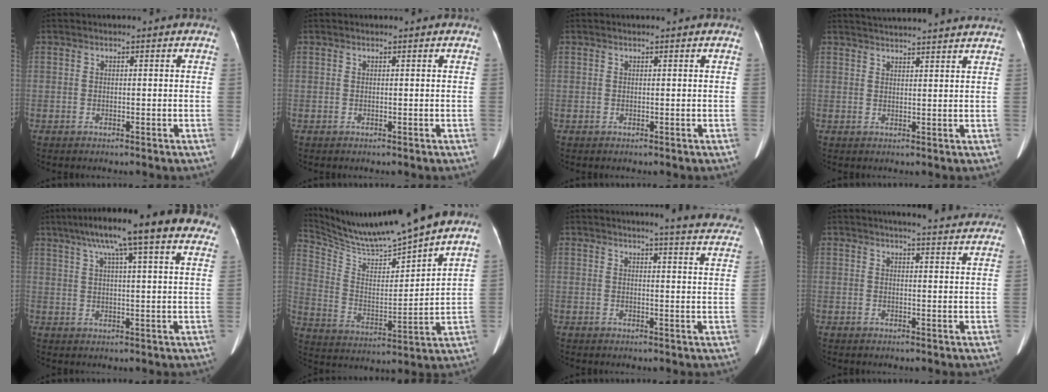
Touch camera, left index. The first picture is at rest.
{"total": 0.0}
{"total": 0.5, "force": [0.5, 0.0, 0.2], "torque": [-0.007, 0.008, 0.007]}
{"total": 13.9, "force": [13.2, -0.1, 4.4], "torque": [-0.075, 0.010, 0.166]}
{"total": 20.2, "force": [13.8, 2.7, 14.5], "torque": [-0.234, 0.053, 0.182]}
{"total": 14.9, "force": [13.9, -1.2, 5.3], "torque": [-0.115, -0.012, 0.250]}
{"total": 13.3, "force": [12.4, 0.7, 4.8], "torque": [-0.037, -0.055, 0.116]}
{"total": 12.3, "force": [11.3, 0.8, 5.0], "torque": [-0.061, 0.004, 0.125]}